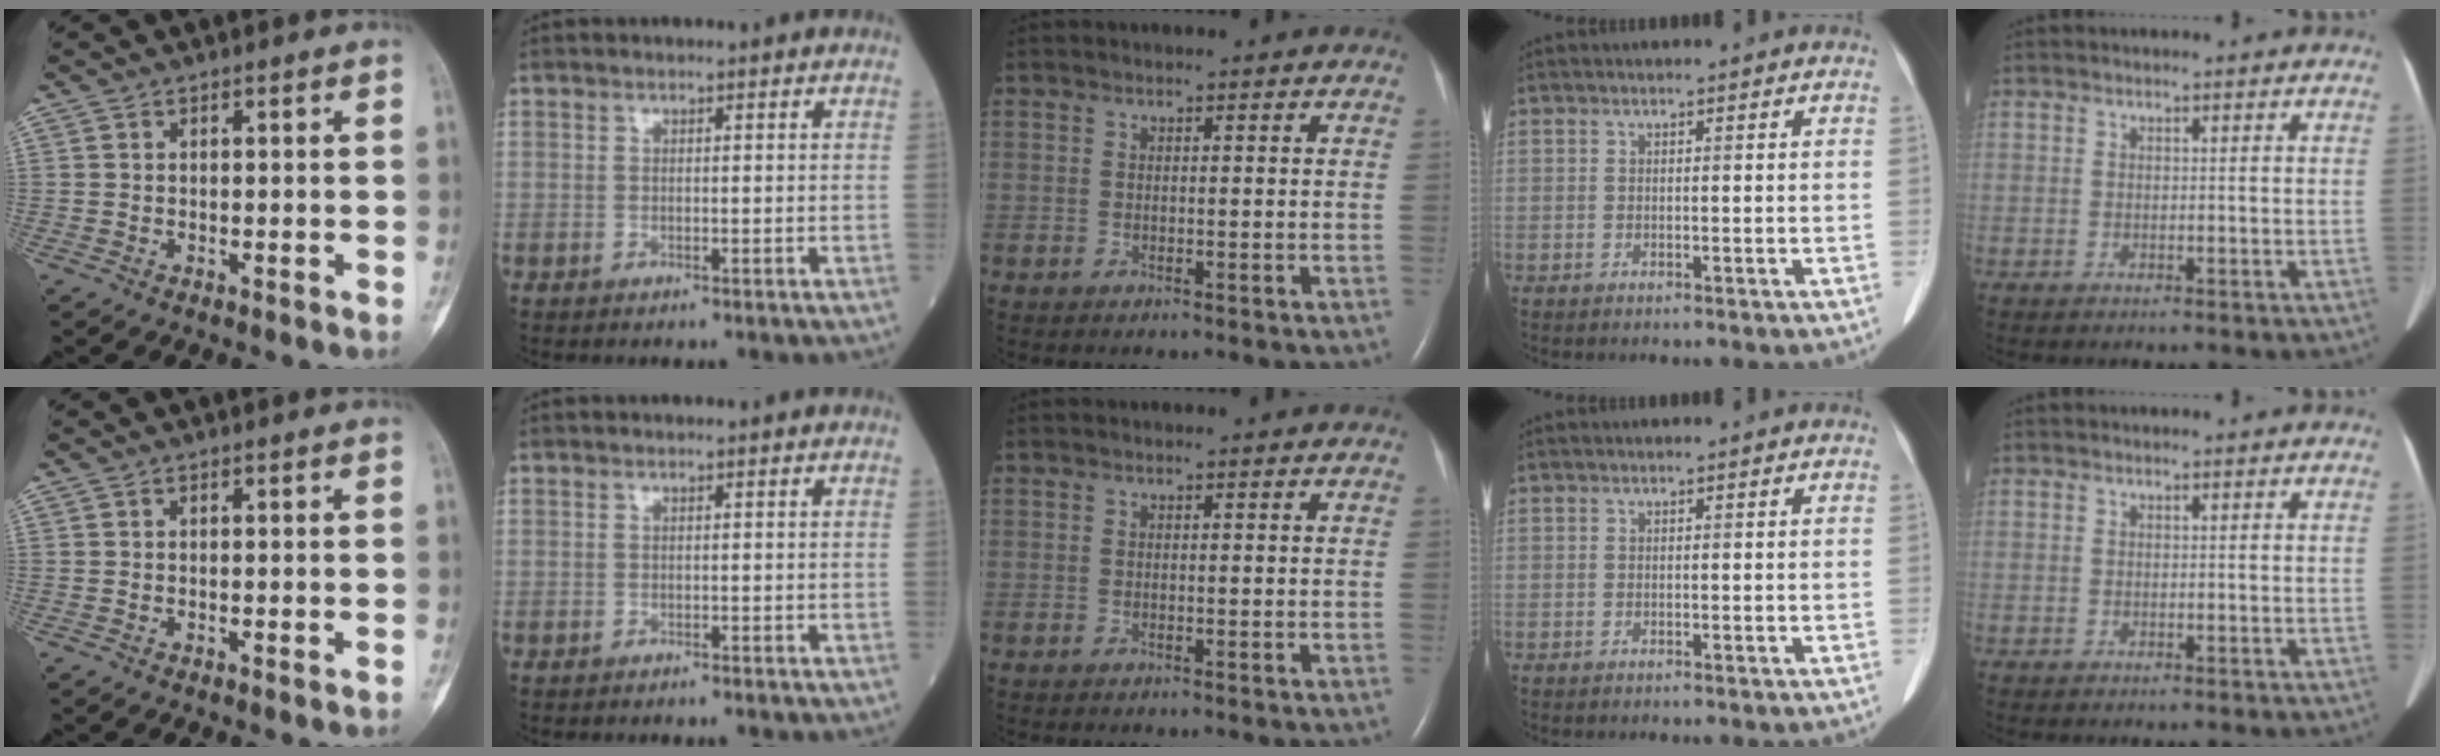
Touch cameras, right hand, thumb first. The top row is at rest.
{"index": {"total": 0.7, "force": [-0.7, 0.1, 0.3], "torque": [-0.006, -0.001, -0.011]}}